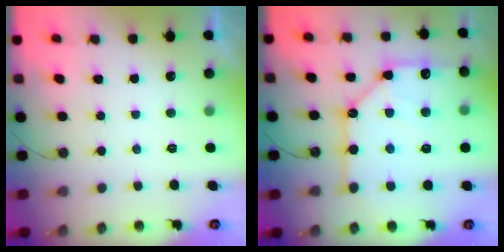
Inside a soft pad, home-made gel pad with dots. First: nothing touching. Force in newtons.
{"total": 16.6, "press": 16.5, "slide": 1.8}